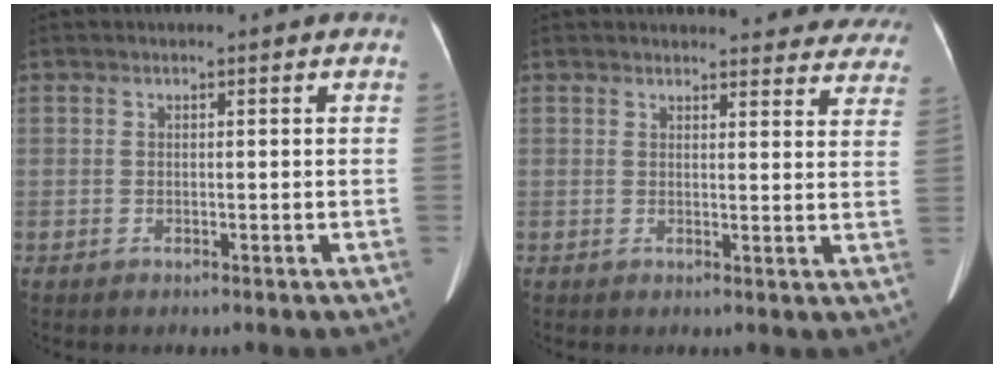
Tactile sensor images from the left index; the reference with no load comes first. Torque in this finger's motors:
{"motor_torque": [0.42, -0.52, 0.08, 0.05]}